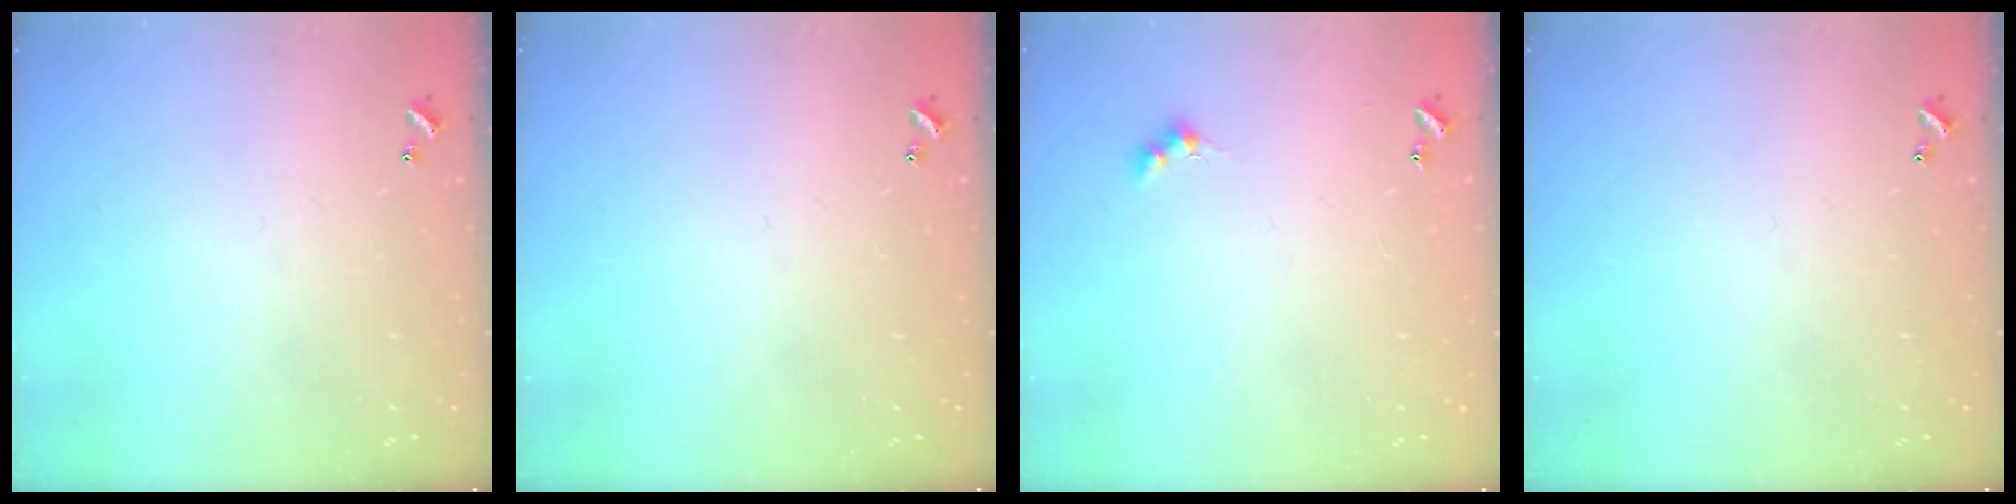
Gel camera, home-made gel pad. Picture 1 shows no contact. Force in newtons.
{"total": 0.0}
{"total": 3.4, "press": 3.3, "slide": 0.7}
{"total": 0.0}